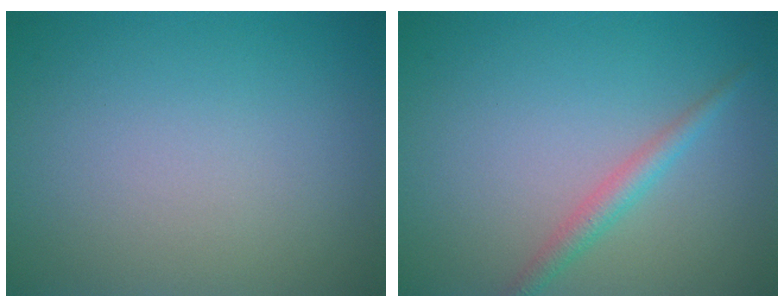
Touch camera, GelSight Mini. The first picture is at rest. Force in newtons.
{"total": 1.9, "press": 1.9, "slide": 0.0}